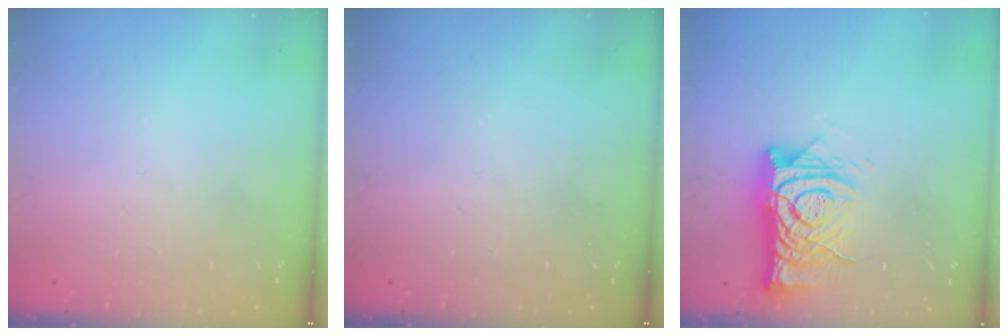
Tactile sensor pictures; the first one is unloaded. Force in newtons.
{"total": 0.0}
{"total": 13.3, "press": 13.3, "slide": 1.1}